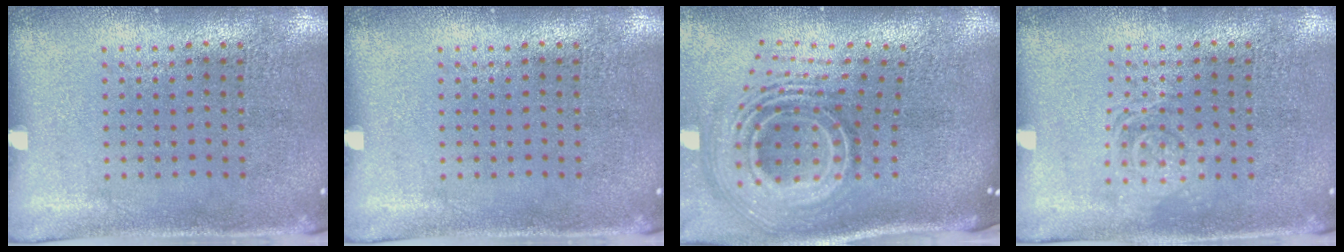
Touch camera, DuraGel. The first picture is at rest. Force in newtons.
{"total": 0.0}
{"total": 3.2, "press": 2.0, "slide": 2.5}
{"total": 1.8, "press": 1.8, "slide": 0.3}